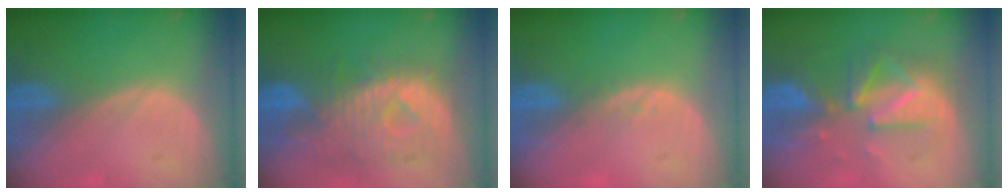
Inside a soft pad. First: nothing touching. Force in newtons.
{"total": 10.8, "press": 9.6, "slide": 4.9}
{"total": 1.0, "press": 1.0, "slide": 0.2}
{"total": 8.2, "press": 8.2, "slide": 0.3}